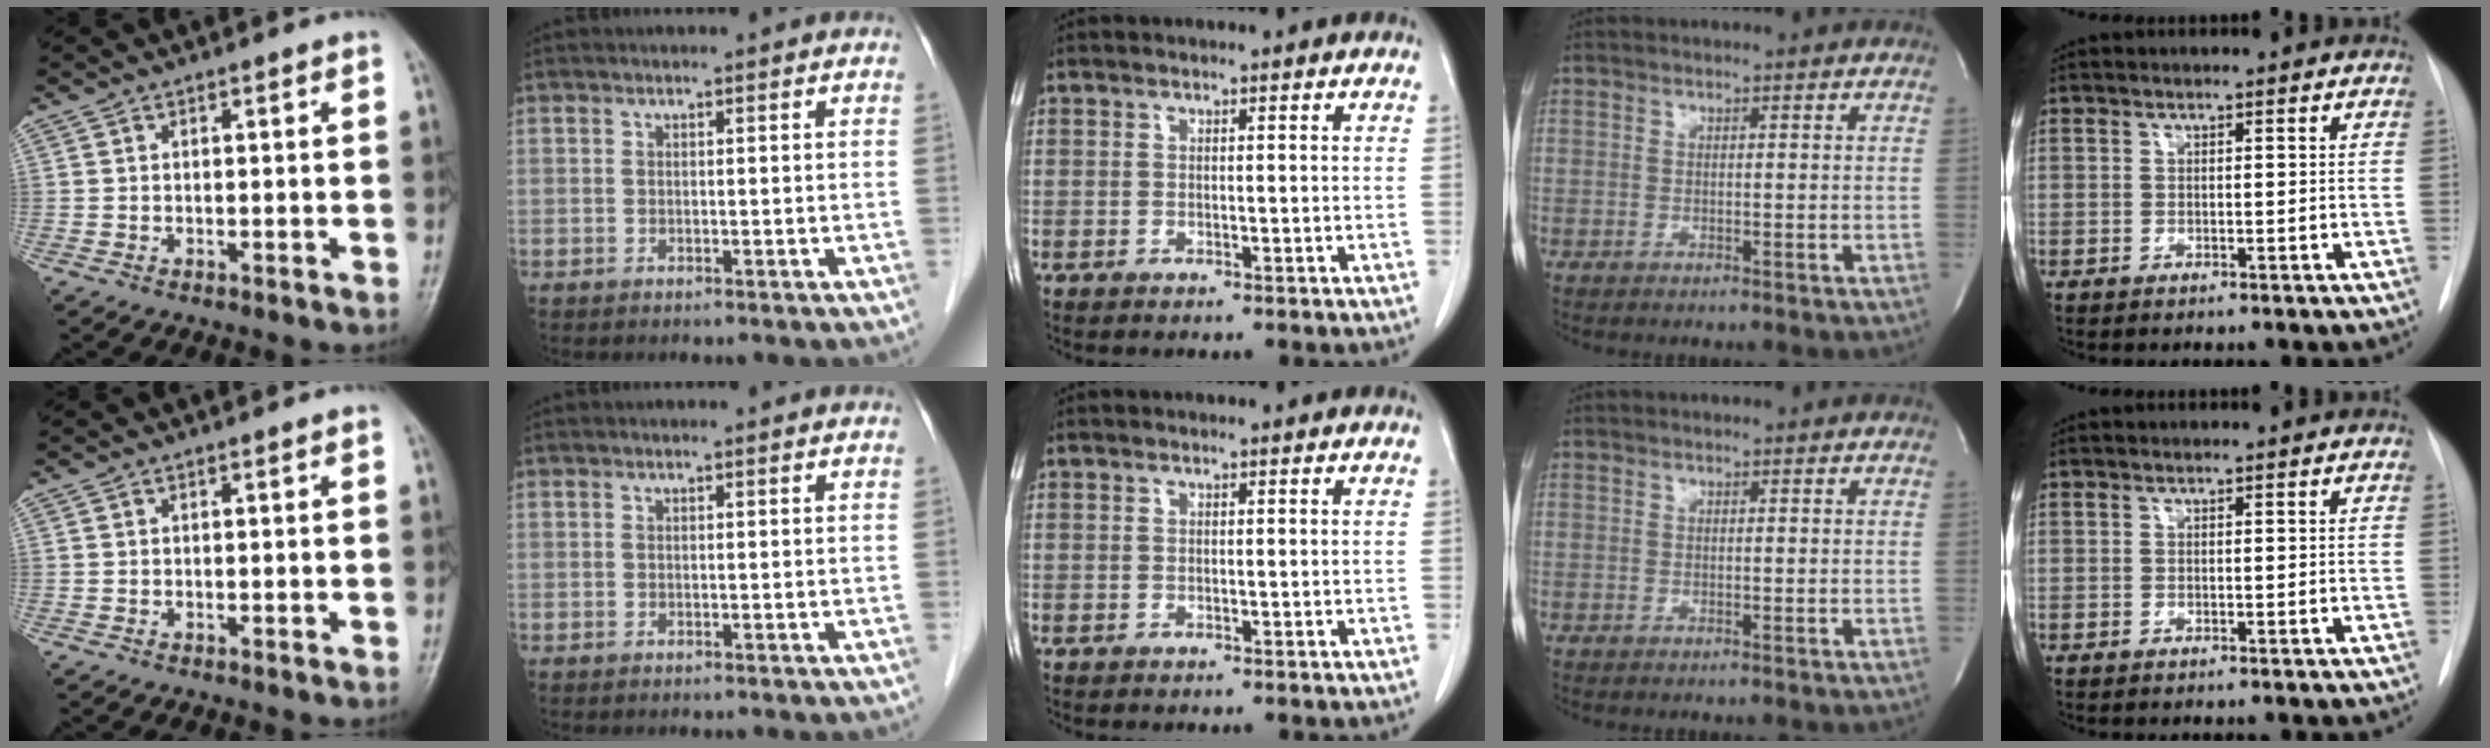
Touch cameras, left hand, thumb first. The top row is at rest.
{}